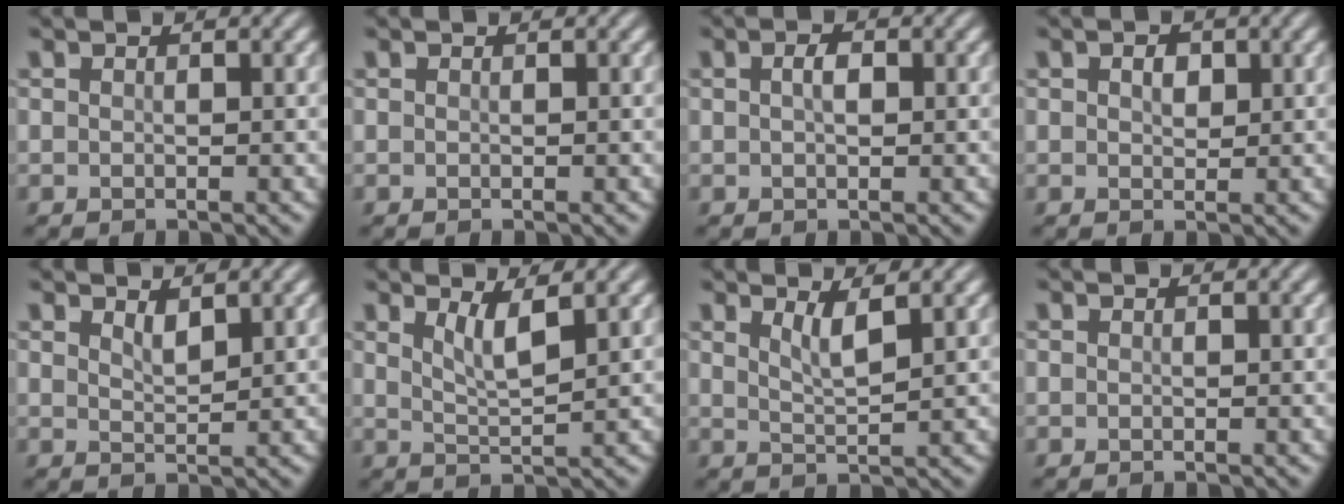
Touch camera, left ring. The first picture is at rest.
{"total": 0.0}
{"total": 1.4, "force": [0.2, 0.7, 1.2], "torque": [-0.022, 0.004, 0.001]}
{"total": 1.6, "force": [0.5, 1.1, 1.0], "torque": [-0.016, 0.001, 0.007]}
{"total": 1.4, "force": [1.1, 0.3, 0.9], "torque": [-0.018, 0.000, 0.022]}
{"total": 2.7, "force": [1.5, 0.5, 2.2], "torque": [-0.037, -0.005, 0.030]}
{"total": 2.2, "force": [1.3, 0.5, 1.8], "torque": [-0.028, -0.003, 0.023]}
{"total": 0.0}